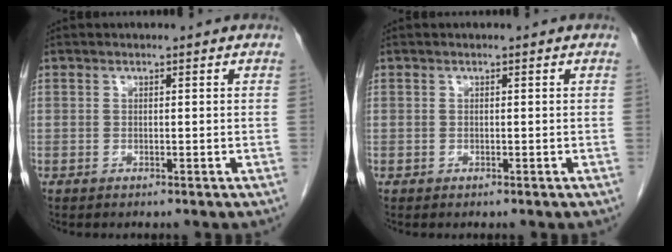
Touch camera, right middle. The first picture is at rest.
{"total": 0.0}